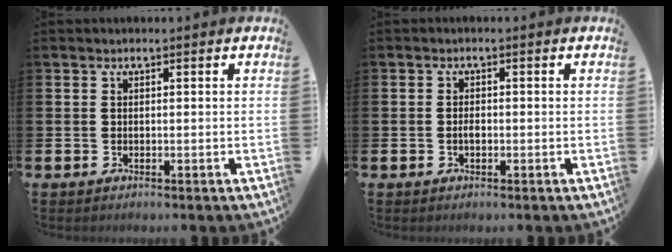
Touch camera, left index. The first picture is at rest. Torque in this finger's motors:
{"motor_torque": [0.54, 0.28, 0.00, 0.01]}